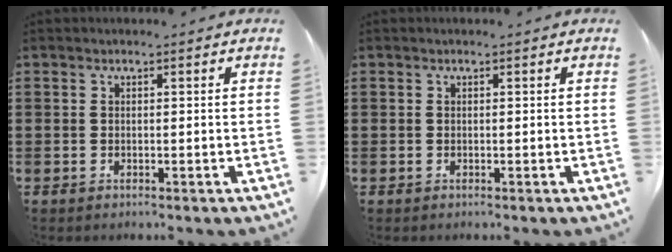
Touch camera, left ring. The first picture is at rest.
{"total": 0.0}